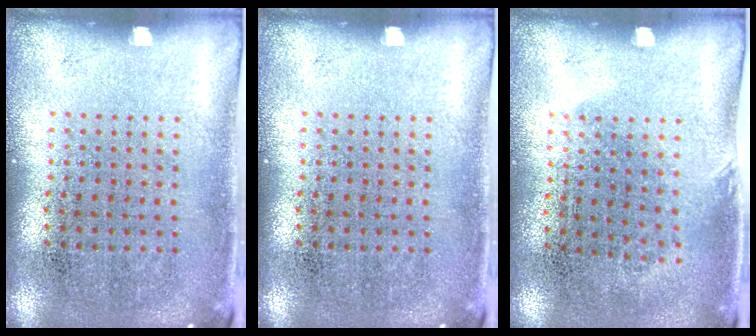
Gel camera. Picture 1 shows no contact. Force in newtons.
{"total": 0.0}
{"total": 0.9, "press": 0.6, "slide": 0.6}